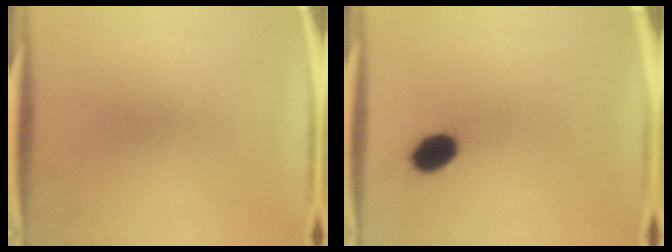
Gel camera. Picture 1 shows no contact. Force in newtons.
{"total": 5.7}